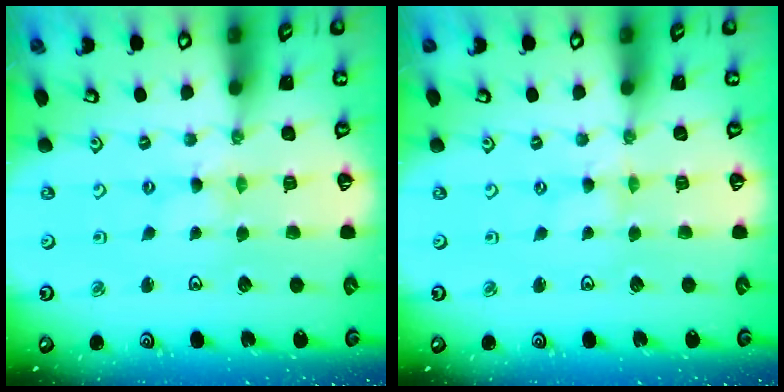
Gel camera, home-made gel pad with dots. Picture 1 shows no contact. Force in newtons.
{"total": 0.0}